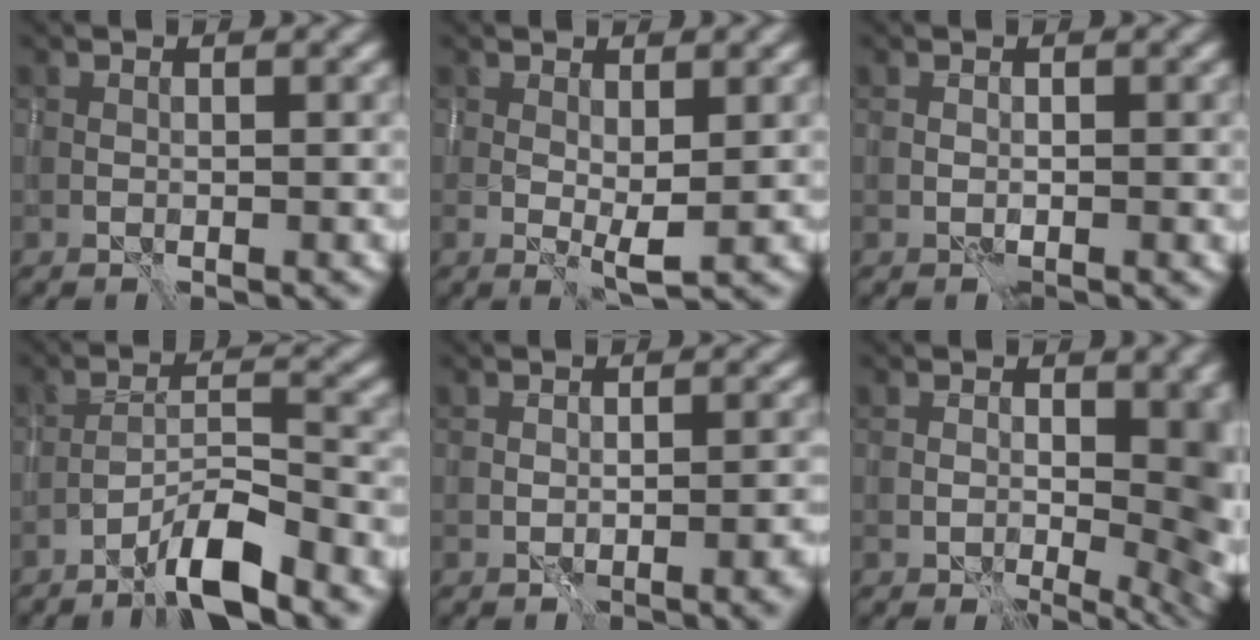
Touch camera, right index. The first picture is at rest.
{"total": 2.1, "force": [0.3, 0.4, 2.1], "torque": [-0.038, -0.007, 0.008]}
{"total": 1.2, "force": [-0.1, 0.7, 0.9], "torque": [-0.017, -0.006, 0.000]}
{"total": 5.3, "force": [-3.9, 0.7, 3.6], "torque": [-0.062, 0.010, -0.074]}
{"total": 2.7, "force": [-1.2, 0.6, 2.3], "torque": [-0.028, 0.003, -0.018]}
{"total": 9.6, "force": [-0.3, 5.0, 8.1], "torque": [-0.095, -0.014, 0.007]}